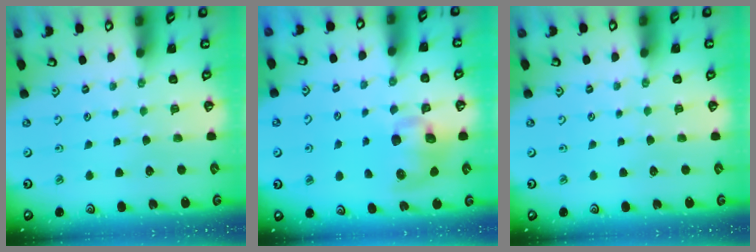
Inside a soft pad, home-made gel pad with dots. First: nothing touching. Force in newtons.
{"total": 9.7, "press": 9.5, "slide": 1.6}
{"total": 0.0}